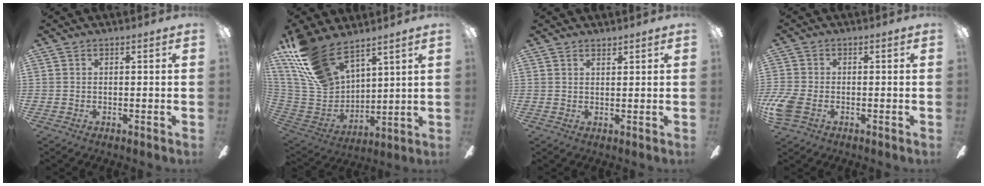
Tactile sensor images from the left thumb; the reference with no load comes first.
{"total": 17.1, "force": [12.7, 7.7, 8.4], "torque": [-0.212, -0.064, 0.242]}
{"total": 1.5, "force": [1.5, 0.4, 0.1], "torque": [-0.004, -0.006, 0.029]}
{"total": 5.6, "force": [-1.8, 3.8, 3.8], "torque": [-0.090, 0.003, -0.034]}